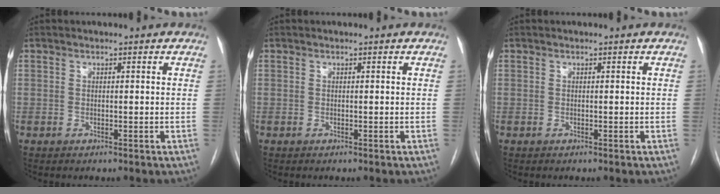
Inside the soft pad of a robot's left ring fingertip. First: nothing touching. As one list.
[{"total": 0.0}, {"total": 0.0}]